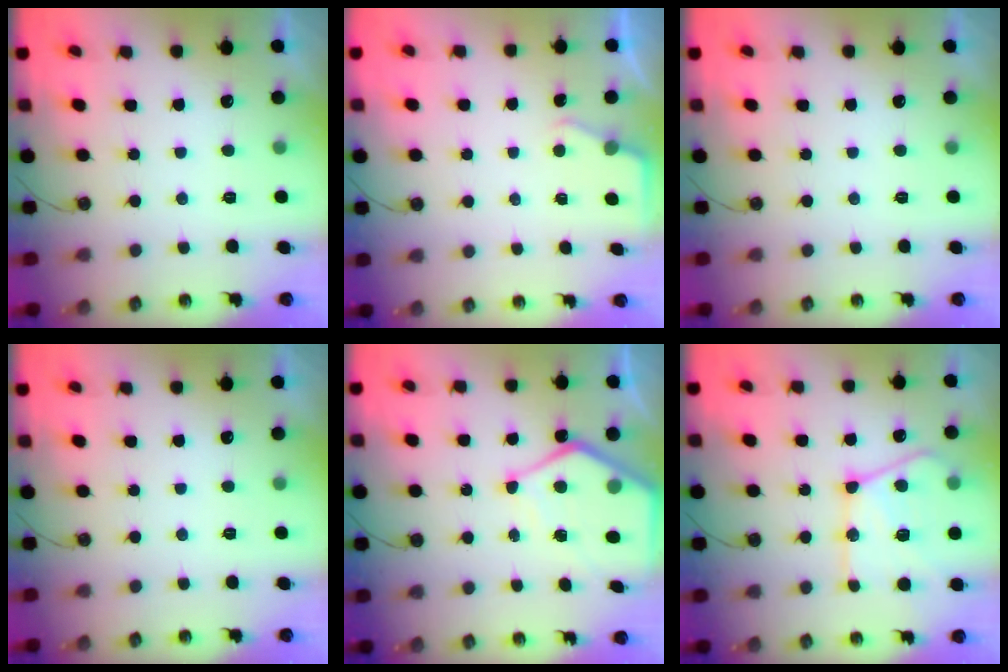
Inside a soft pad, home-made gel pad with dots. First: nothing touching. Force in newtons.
{"total": 3.0, "press": 2.9, "slide": 0.5}
{"total": 0.0}
{"total": 0.0}
{"total": 9.7, "press": 9.7, "slide": 0.9}
{"total": 19.7, "press": 19.6, "slide": 2.2}